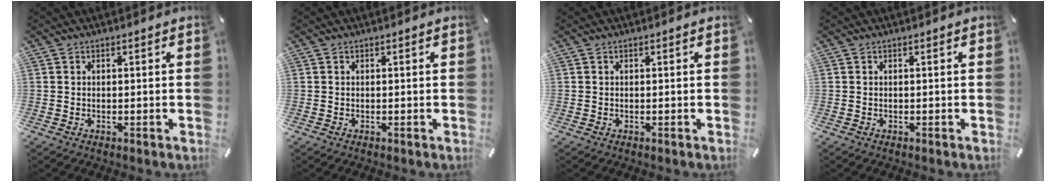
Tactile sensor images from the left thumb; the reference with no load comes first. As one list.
[{"total": 0.0}, {"total": 0.0}, {"total": 0.0}]